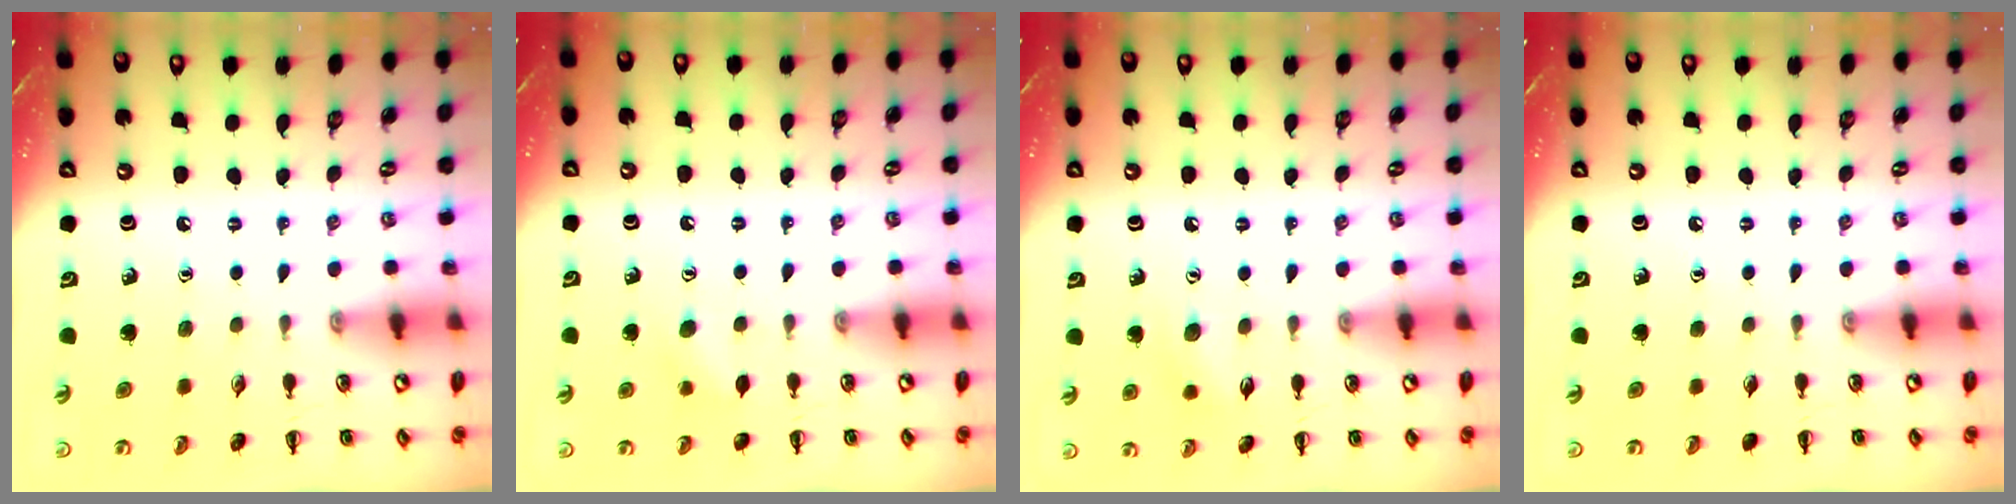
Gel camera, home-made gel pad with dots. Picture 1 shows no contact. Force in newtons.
{"total": 3.0, "press": 2.9, "slide": 0.8}
{"total": 5.8, "press": 5.7, "slide": 1.3}
{"total": 0.0}